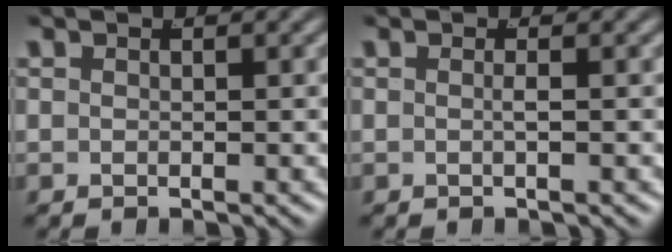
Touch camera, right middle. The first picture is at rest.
{"total": 0.8, "force": [-0.2, -0.4, 0.6], "torque": [-0.013, -0.002, -0.004]}